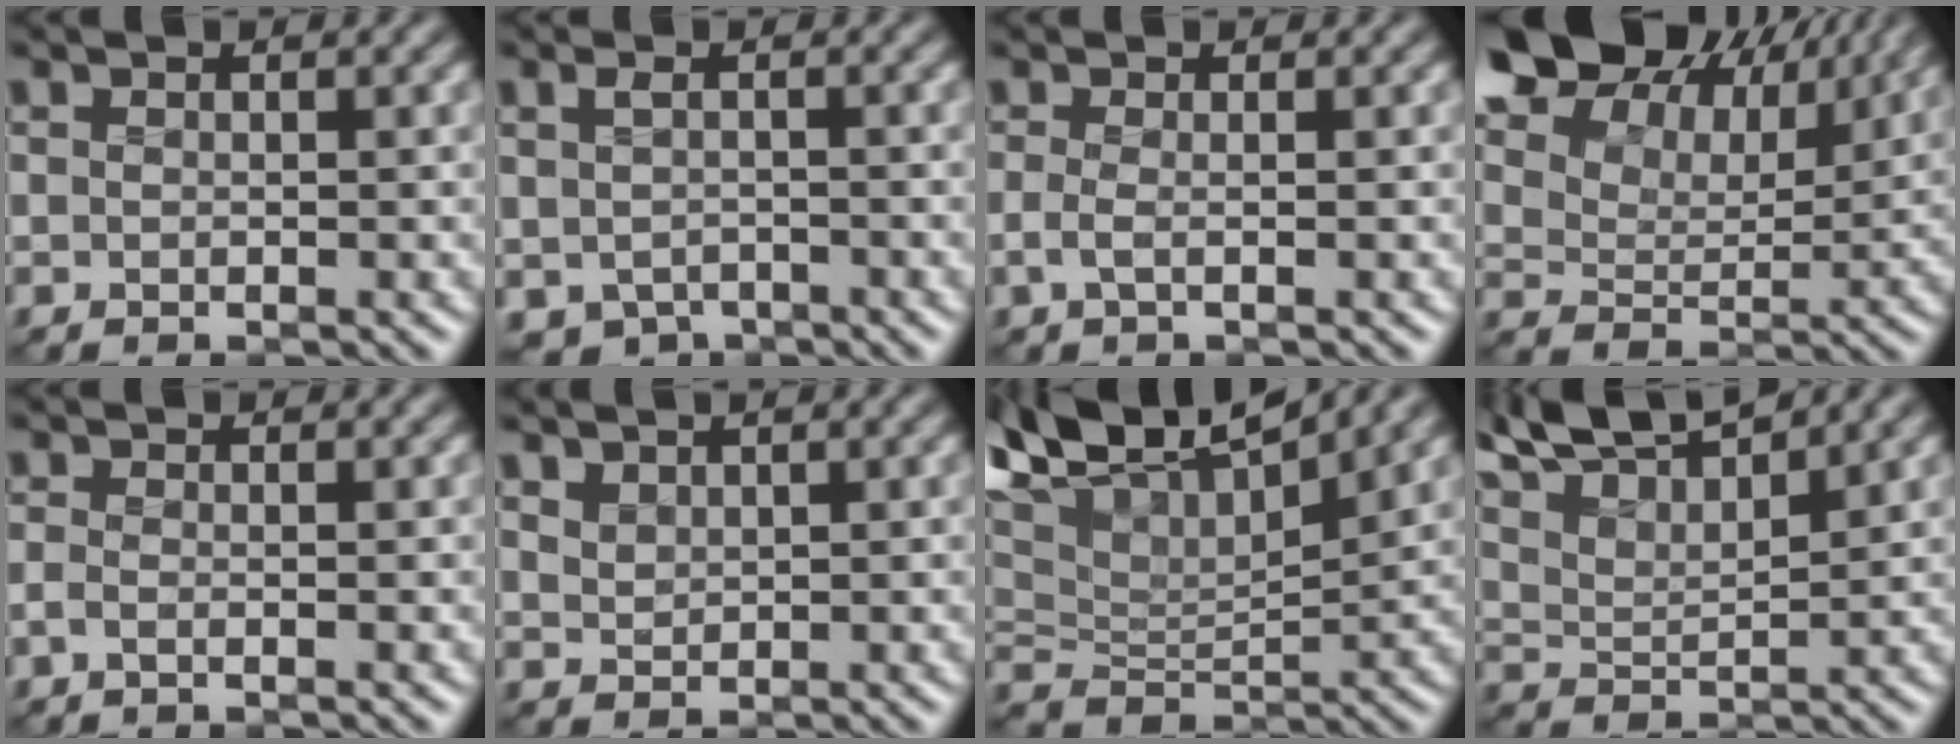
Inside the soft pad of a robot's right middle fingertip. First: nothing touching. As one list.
[{"total": 2.3, "force": [-1.2, 1.5, 1.4], "torque": [-0.033, -0.012, -0.019]}, {"total": 1.2, "force": [-0.4, 0.2, 1.2], "torque": [-0.032, -0.006, -0.011]}, {"total": 17.9, "force": [11.7, 10.3, 8.8], "torque": [-0.199, 0.046, 0.215]}, {"total": 1.0, "force": [-0.6, 0.2, 0.7], "torque": [-0.023, -0.006, -0.015]}, {"total": 1.7, "force": [1.3, 0.9, 0.6], "torque": [-0.023, -0.004, 0.033]}, {"total": 10.0, "force": [6.0, 4.7, 6.6], "torque": [-0.125, 0.034, 0.109]}, {"total": 8.9, "force": [7.6, 1.9, 4.3], "torque": [-0.091, 0.017, 0.126]}]